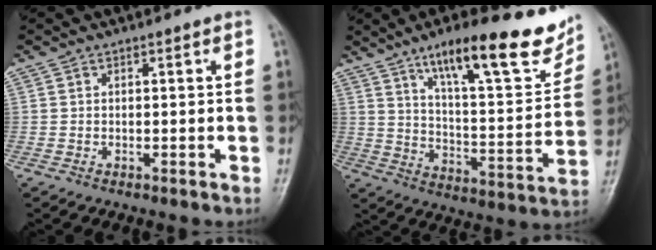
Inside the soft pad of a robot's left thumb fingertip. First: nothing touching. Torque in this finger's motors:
{"motor_torque": [0.87, 0.61, 1.43, -1.34, 0.12]}